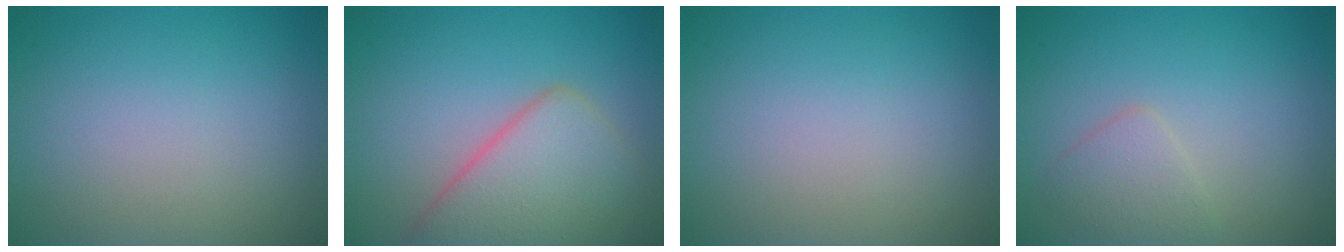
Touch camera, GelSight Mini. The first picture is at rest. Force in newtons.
{"total": 6.7, "press": 6.7, "slide": 0.4}
{"total": 0.0}
{"total": 1.9, "press": 1.9, "slide": 0.2}